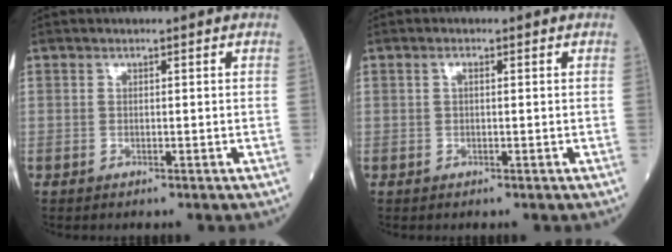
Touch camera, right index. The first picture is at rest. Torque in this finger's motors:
{"motor_torque": [0.05, 0.24, -0.05, 0.00]}